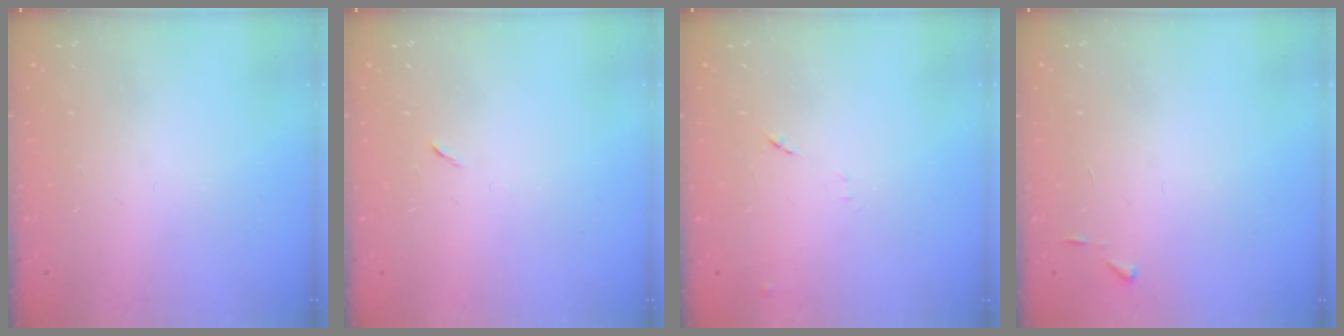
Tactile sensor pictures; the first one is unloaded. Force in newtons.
{"total": 5.2, "press": 4.8, "slide": 2.1}
{"total": 7.3, "press": 7.2, "slide": 0.7}
{"total": 2.7, "press": 2.7, "slide": 0.3}